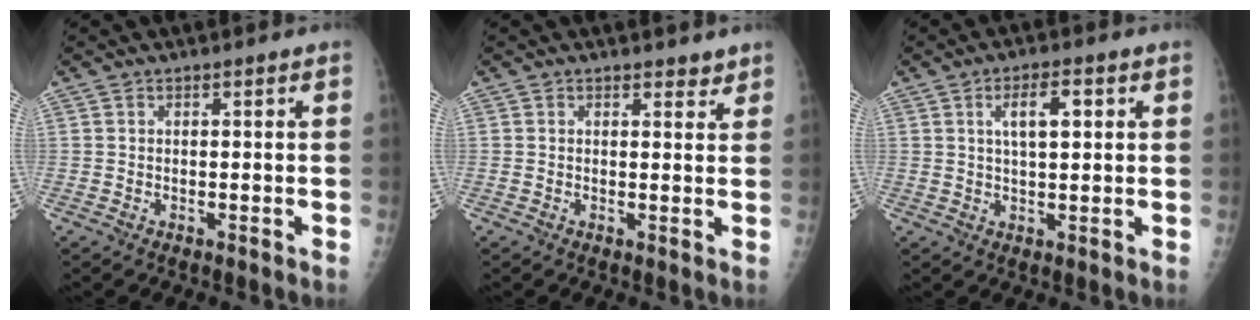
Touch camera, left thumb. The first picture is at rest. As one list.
[{"total": 2.0, "force": [1.8, 0.8, 0.5], "torque": [0.011, -0.009, 0.020]}, {"total": 5.6, "force": [2.0, 2.0, 4.8], "torque": [-0.072, 0.000, 0.035]}]